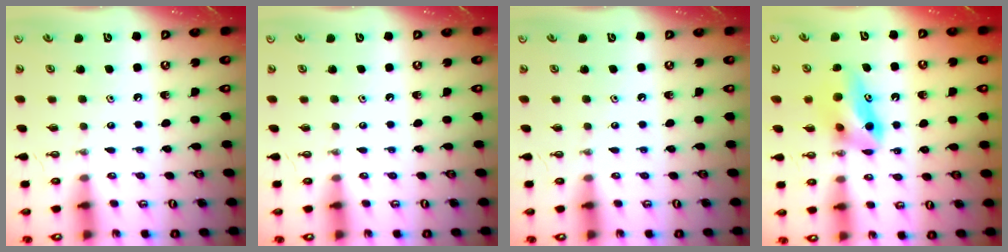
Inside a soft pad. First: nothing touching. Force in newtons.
{"total": 0.0}
{"total": 0.0}
{"total": 8.2, "press": 8.0, "slide": 1.6}